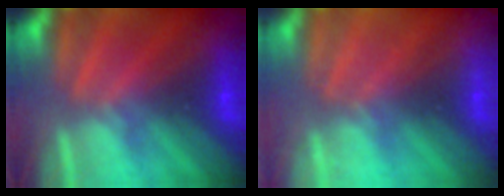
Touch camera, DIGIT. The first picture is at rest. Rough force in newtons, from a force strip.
{"total": 2.2}